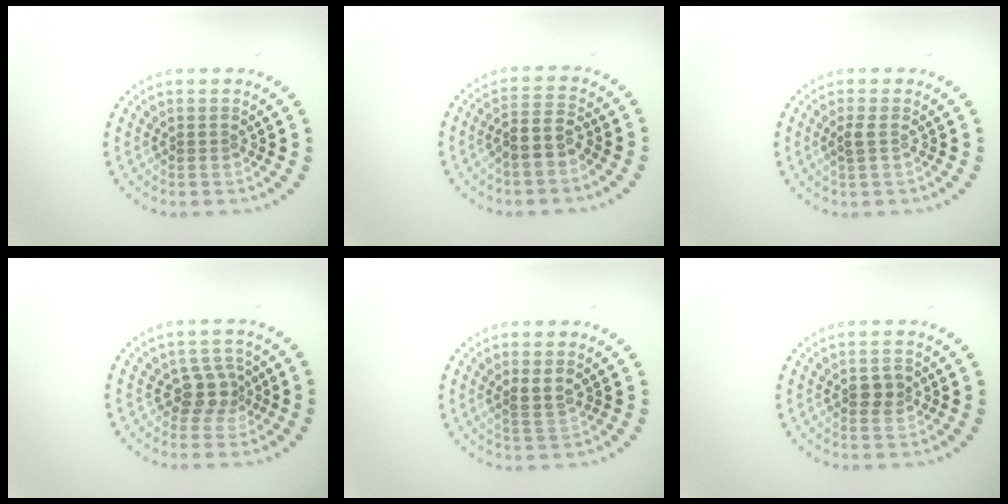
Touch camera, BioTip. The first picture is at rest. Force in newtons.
{"total": 2.7, "press": 2.3, "slide": 1.5}
{"total": 1.1, "press": 1.0, "slide": 0.5}
{"total": 2.6, "press": 2.0, "slide": 1.6}
{"total": 2.0, "press": 1.8, "slide": 0.8}
{"total": 1.6, "press": 1.6, "slide": 0.1}